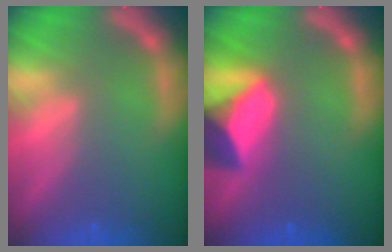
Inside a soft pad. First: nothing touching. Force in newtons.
{"total": 8.0}